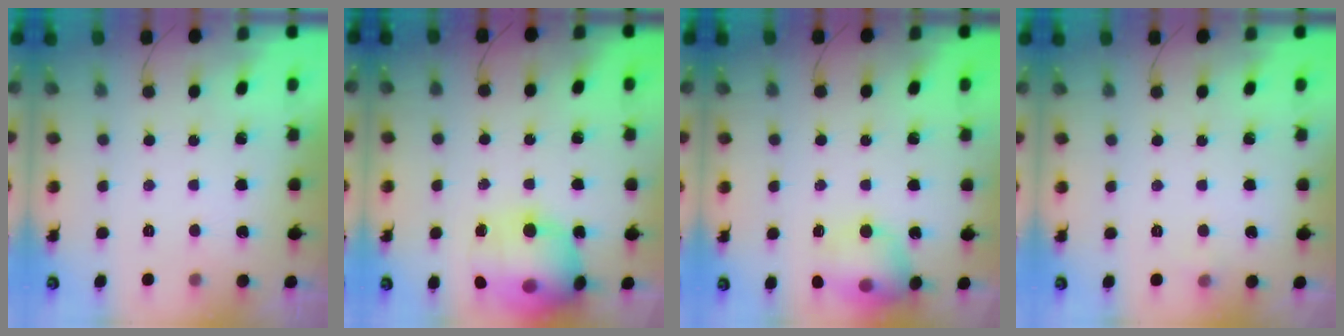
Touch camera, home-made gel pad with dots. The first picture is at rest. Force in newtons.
{"total": 20.4, "press": 19.9, "slide": 4.2}
{"total": 15.6, "press": 15.4, "slide": 2.1}
{"total": 3.1, "press": 2.8, "slide": 1.4}